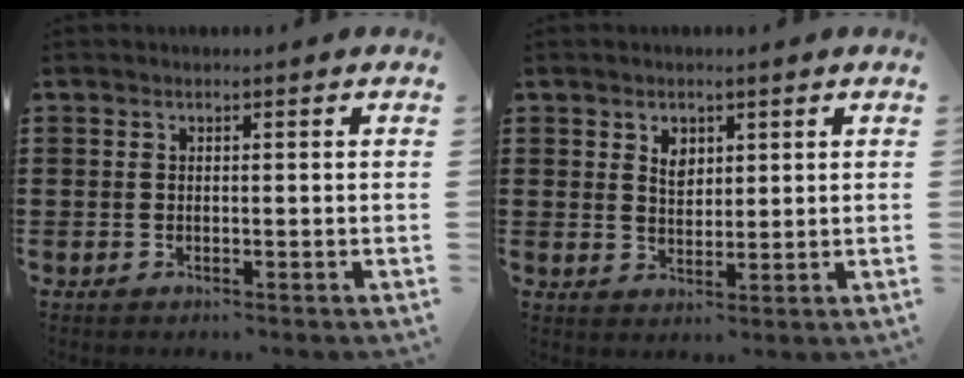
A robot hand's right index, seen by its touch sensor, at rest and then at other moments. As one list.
[{"total": 2.8, "force": [1.4, 1.8, 1.6], "torque": [-0.029, 0.004, 0.024]}]